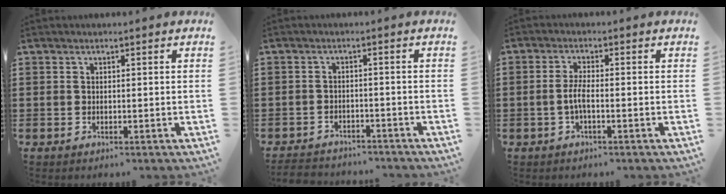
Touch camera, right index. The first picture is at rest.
{"total": 2.7, "force": [-2.7, 0.3, -0.1], "torque": [-0.014, -0.005, -0.061]}
{"total": 3.1, "force": [-0.9, 0.6, 2.9], "torque": [-0.074, -0.006, -0.025]}